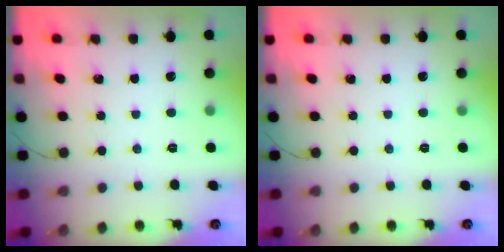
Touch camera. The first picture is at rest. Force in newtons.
{"total": 0.0}